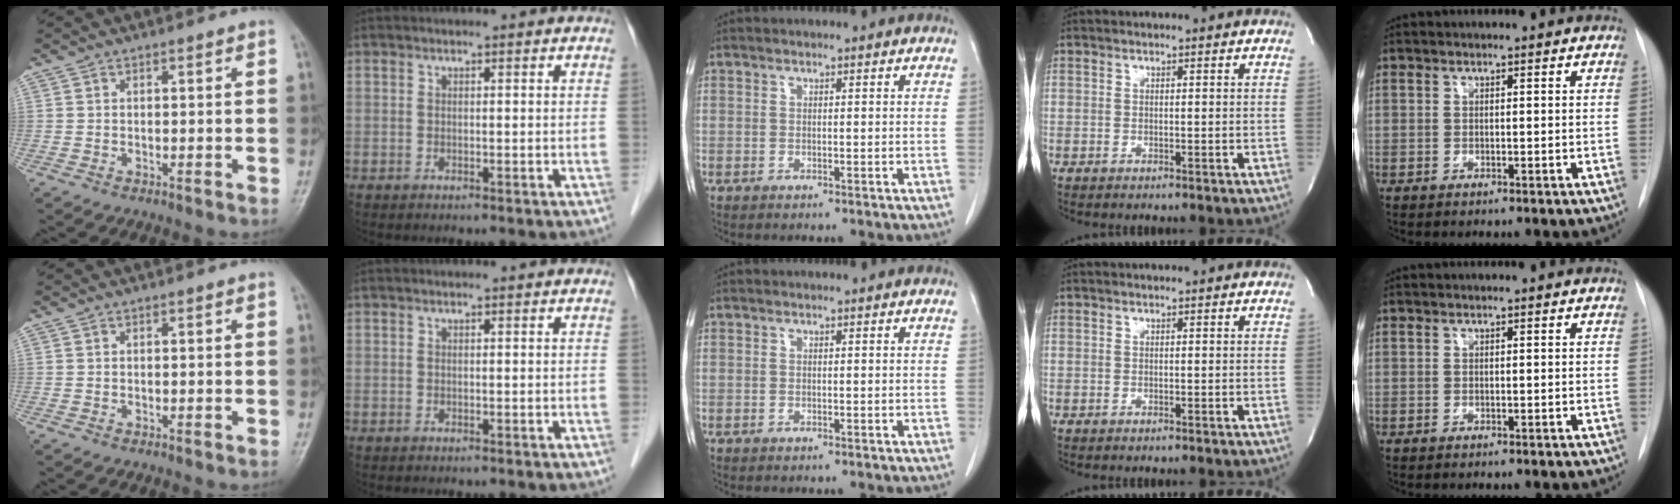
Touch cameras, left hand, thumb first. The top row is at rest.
{}